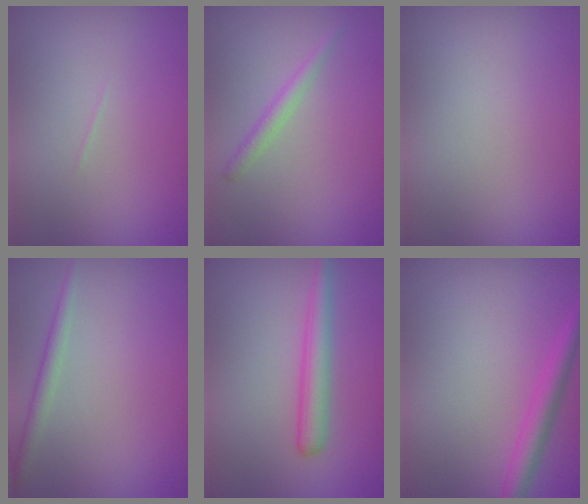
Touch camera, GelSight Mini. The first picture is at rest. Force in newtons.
{"total": 1.4, "press": 1.4, "slide": 0.1}
{"total": 0.0}
{"total": 1.6, "press": 1.6, "slide": 0.0}
{"total": 2.8, "press": 2.8, "slide": 0.1}
{"total": 2.7, "press": 2.7, "slide": 0.2}